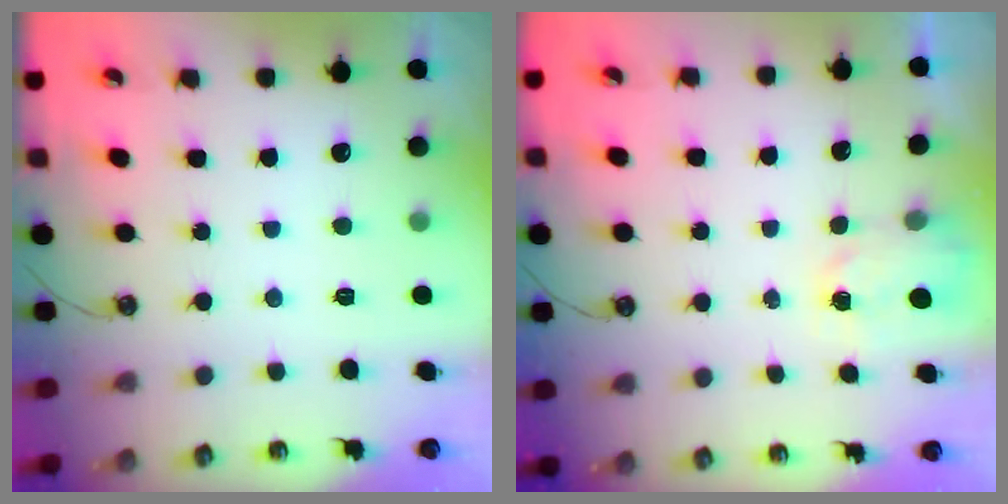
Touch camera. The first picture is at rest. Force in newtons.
{"total": 1.5, "press": 1.5, "slide": 0.2}